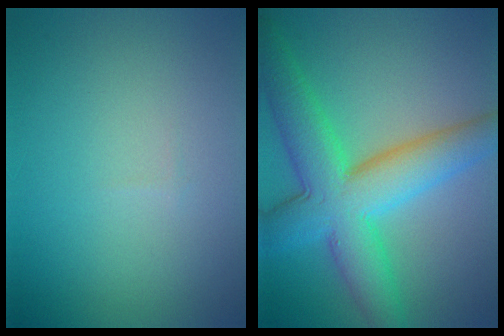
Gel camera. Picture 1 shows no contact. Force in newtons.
{"total": 9.3, "press": 9.3, "slide": 0.3}